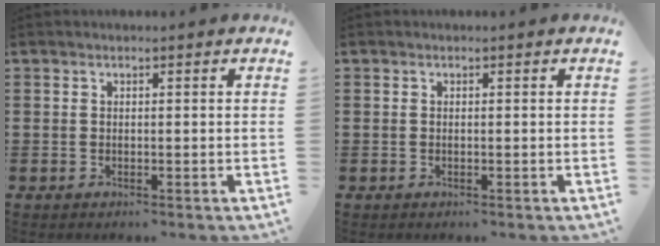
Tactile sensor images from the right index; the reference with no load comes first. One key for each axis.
{"total": 0.0}